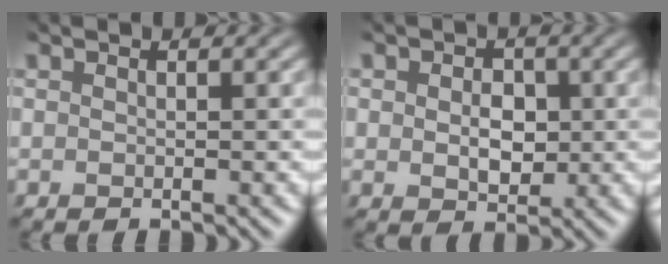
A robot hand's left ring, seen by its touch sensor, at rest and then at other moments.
{"total": 2.1, "force": [-1.4, 1.5, 0.6], "torque": [-0.034, -0.020, 0.006]}